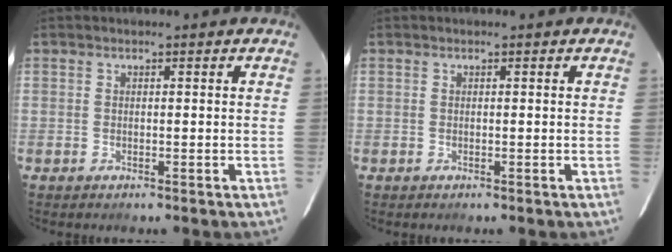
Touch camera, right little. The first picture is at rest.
{"total": 0.0}